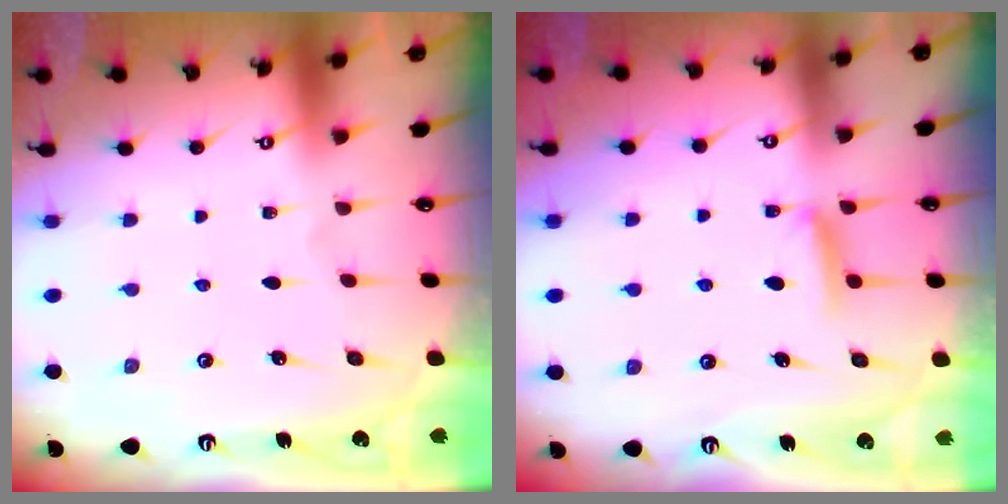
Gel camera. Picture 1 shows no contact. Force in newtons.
{"total": 6.5, "press": 6.4, "slide": 0.7}